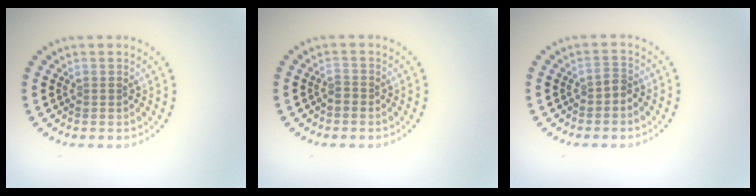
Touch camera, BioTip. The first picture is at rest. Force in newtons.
{"total": 0.7, "press": 0.4, "slide": 0.5}
{"total": 1.1, "press": 0.8, "slide": 0.7}